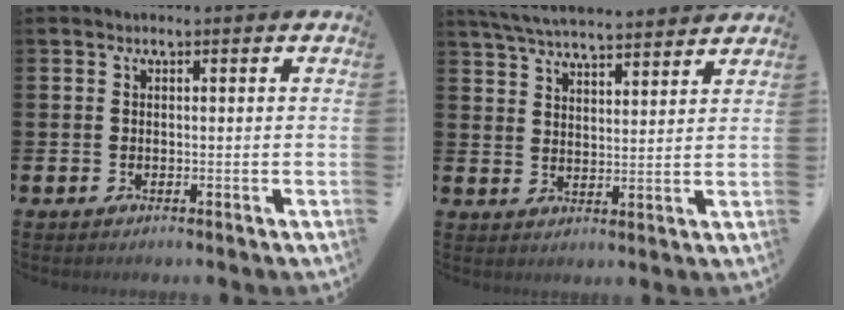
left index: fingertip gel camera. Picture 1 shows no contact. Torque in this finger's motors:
{"motor_torque": [0.93, -1.21, 0.24, 0.16]}